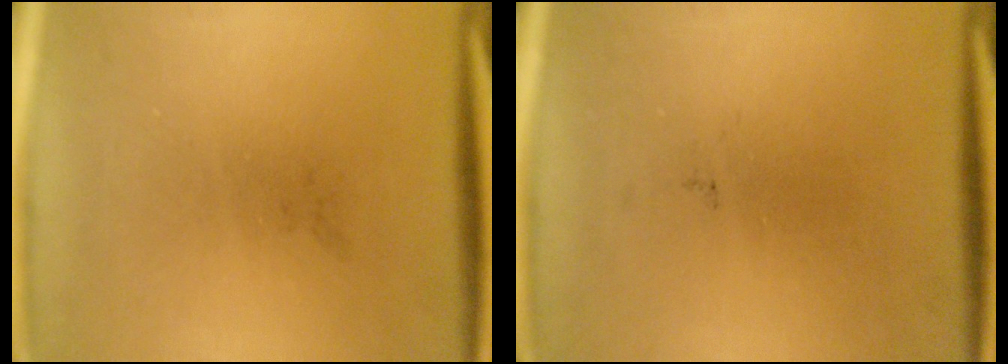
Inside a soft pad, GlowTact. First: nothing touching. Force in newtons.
{"total": 0.0}